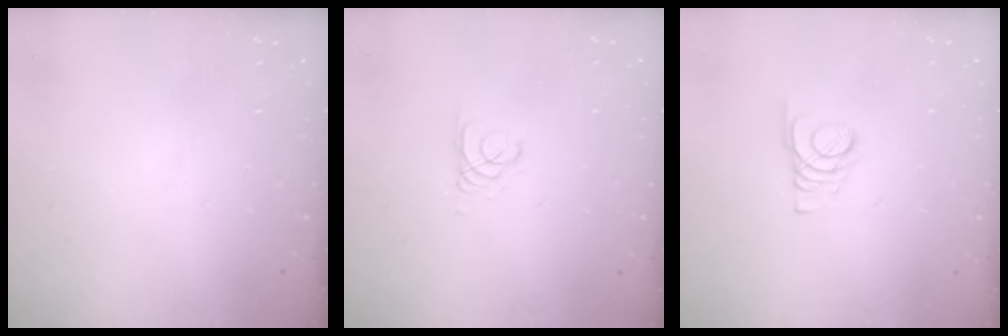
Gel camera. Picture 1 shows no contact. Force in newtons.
{"total": 1.3, "press": 1.3, "slide": 0.1}
{"total": 1.8, "press": 1.7, "slide": 0.1}